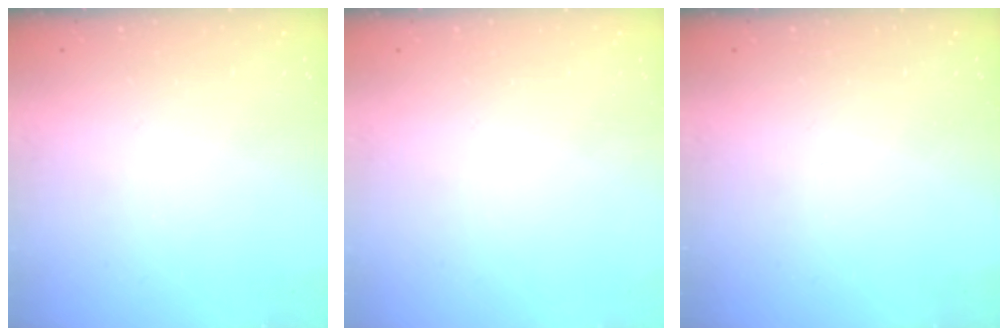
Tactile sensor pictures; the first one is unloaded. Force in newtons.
{"total": 1.5, "press": 1.5, "slide": 0.1}
{"total": 0.0}